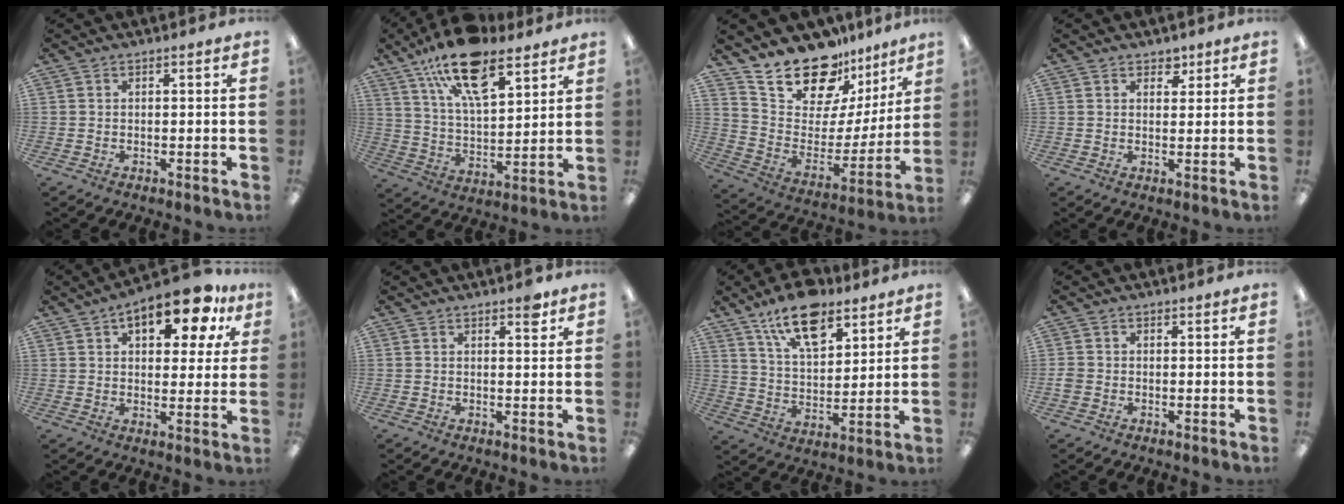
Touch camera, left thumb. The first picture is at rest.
{"total": 18.3, "force": [11.7, 7.6, 11.8], "torque": [-0.198, -0.053, 0.202]}
{"total": 18.5, "force": [16.1, 7.7, 4.7], "torque": [-0.096, -0.141, 0.291]}
{"total": 2.6, "force": [1.9, 1.7, 0.6], "torque": [0.010, -0.012, 0.030]}
{"total": 13.8, "force": [7.6, 6.3, 9.6], "torque": [-0.119, -0.026, 0.120]}
{"total": 2.8, "force": [1.9, 1.1, 1.8], "torque": [-0.006, -0.011, 0.027]}
{"total": 14.6, "force": [9.9, 7.1, 8.0], "torque": [-0.131, -0.044, 0.175]}
{"total": 1.6, "force": [-0.7, 1.3, 0.5], "torque": [-0.006, 0.002, -0.012]}